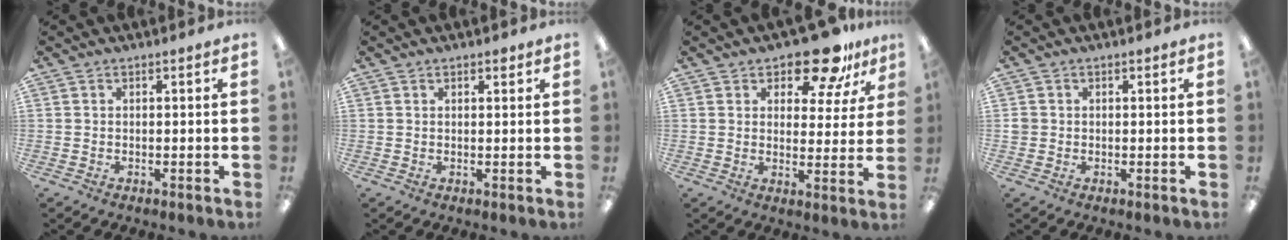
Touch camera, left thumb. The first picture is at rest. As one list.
[{"total": 1.3, "force": [1.0, 0.6, 0.7], "torque": [-0.007, -0.003, 0.016]}, {"total": 12.3, "force": [9.4, 5.2, 6.0], "torque": [-0.075, -0.061, 0.163]}, {"total": 1.3, "force": [0.1, 1.3, 0.3], "torque": [-0.006, 0.004, -0.001]}]